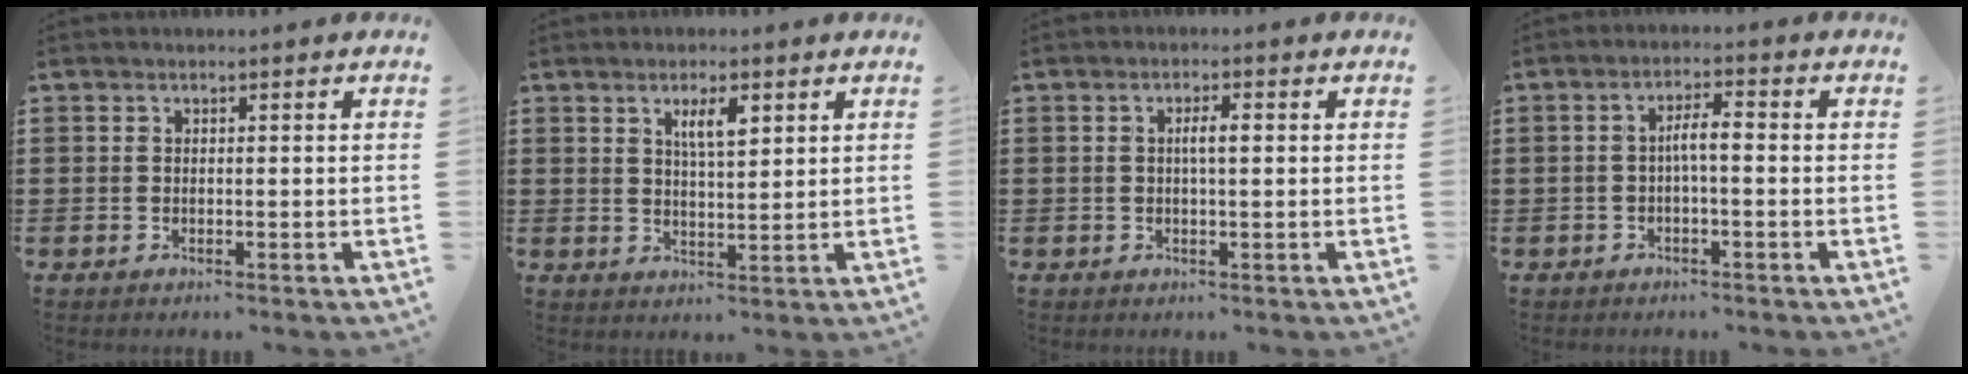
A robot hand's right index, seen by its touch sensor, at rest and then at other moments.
{"total": 4.1, "force": [2.0, 1.3, 3.4], "torque": [-0.063, 0.005, 0.030]}
{"total": 2.5, "force": [0.3, 0.6, 2.5], "torque": [-0.047, 0.003, 0.002]}
{"total": 3.1, "force": [-0.5, 0.6, 3.0], "torque": [-0.055, 0.005, -0.011]}